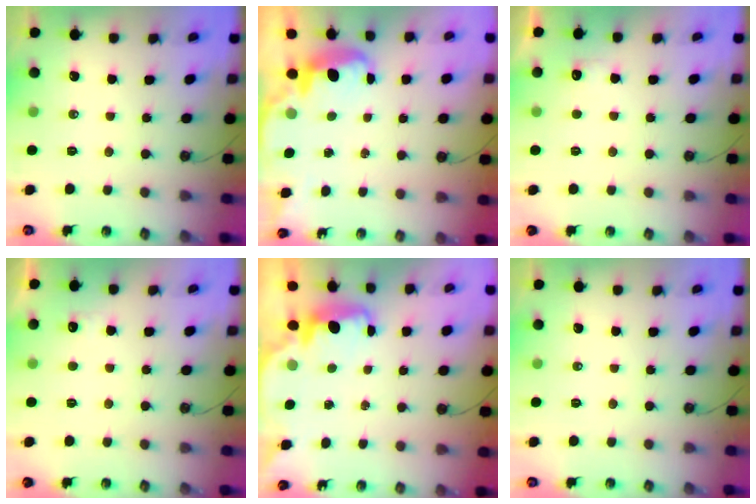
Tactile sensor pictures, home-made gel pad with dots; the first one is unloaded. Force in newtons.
{"total": 2.7, "press": 2.6, "slide": 0.7}
{"total": 5.8, "press": 5.7, "slide": 1.2}
{"total": 2.6, "press": 2.4, "slide": 1.0}
{"total": 2.4, "press": 2.3, "slide": 0.6}
{"total": 0.0}